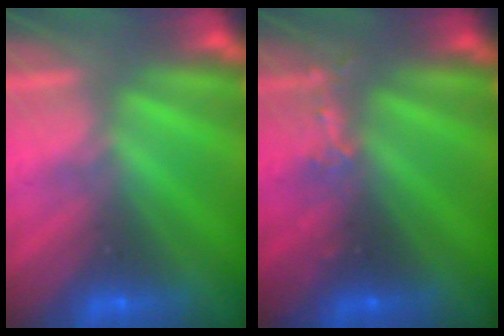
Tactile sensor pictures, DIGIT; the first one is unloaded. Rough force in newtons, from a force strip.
{"total": 2.6}